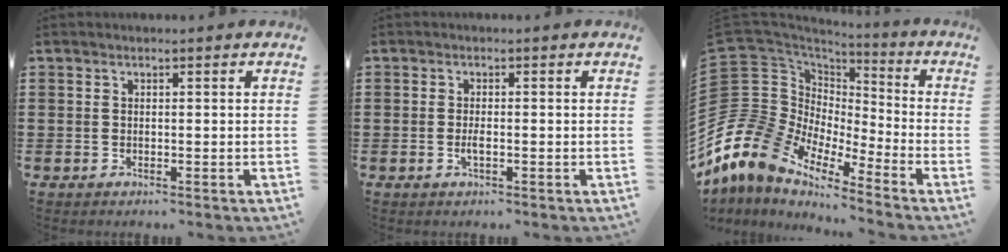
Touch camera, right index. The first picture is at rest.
{"total": 1.5, "force": [-0.4, 0.4, 1.4], "torque": [-0.033, -0.004, -0.009]}
{"total": 11.9, "force": [-8.6, 7.3, 3.7], "torque": [-0.141, -0.023, -0.178]}